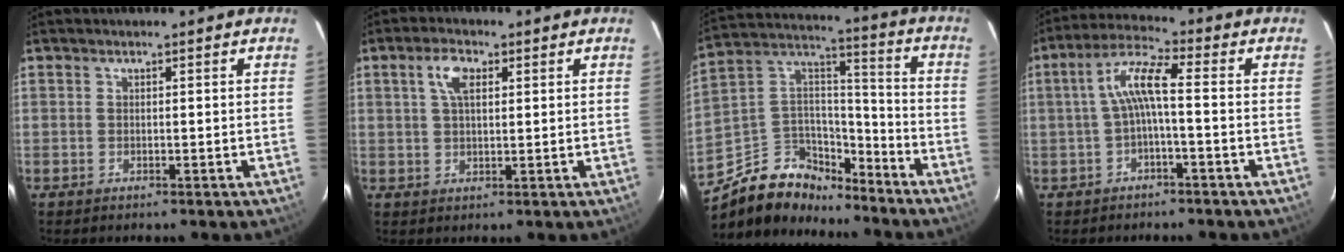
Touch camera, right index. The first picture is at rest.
{"total": 4.5, "force": [1.7, 2.2, 3.5], "torque": [-0.065, 0.010, 0.032]}
{"total": 15.6, "force": [-11.9, 8.5, 5.3], "torque": [-0.132, 0.061, -0.197]}
{"total": 6.3, "force": [-1.0, 0.8, 6.2], "torque": [-0.139, 0.017, -0.018]}